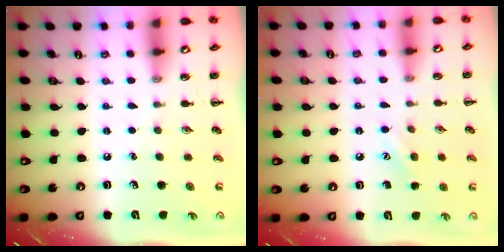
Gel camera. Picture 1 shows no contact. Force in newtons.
{"total": 6.7, "press": 6.6, "slide": 1.5}